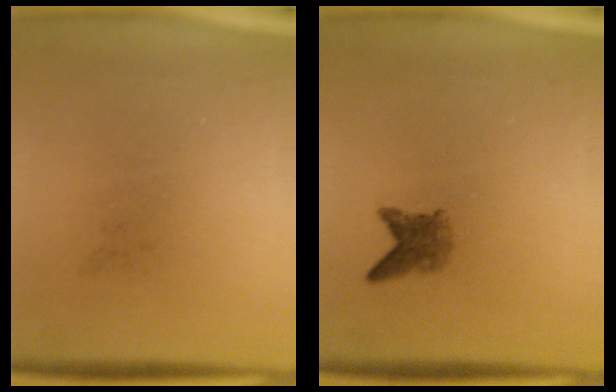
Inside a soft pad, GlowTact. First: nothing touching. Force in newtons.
{"total": 2.3}